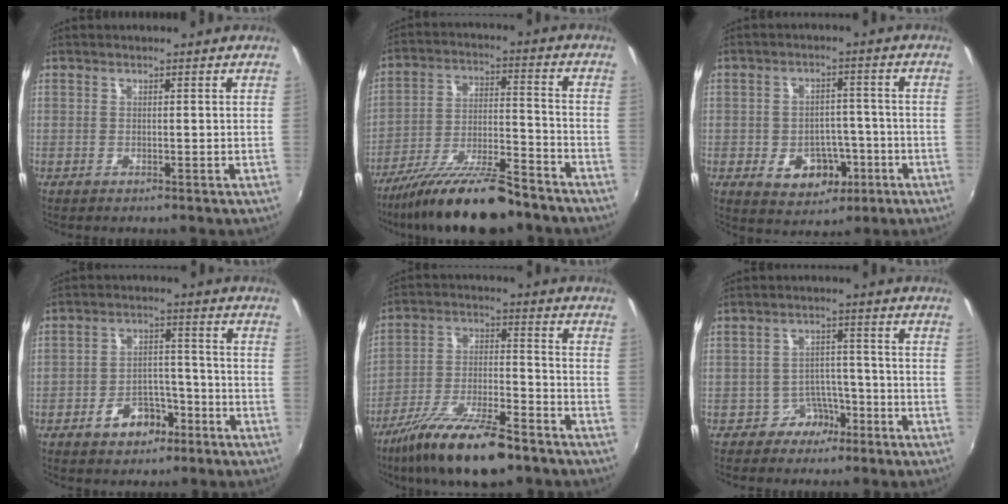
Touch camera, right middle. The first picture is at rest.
{"total": 16.5, "force": [-13.5, 3.0, 9.0], "torque": [-0.178, -0.024, -0.226]}
{"total": 8.5, "force": [-3.3, 6.3, 4.7], "torque": [-0.086, 0.009, -0.033]}
{"total": 7.2, "force": [-4.3, 4.6, 3.6], "torque": [-0.072, 0.018, -0.058]}
{"total": 16.6, "force": [-12.0, 4.5, 10.5], "torque": [-0.206, -0.026, -0.211]}
{"total": 4.7, "force": [-3.2, 3.4, 0.8], "torque": [-0.014, 0.019, -0.048]}